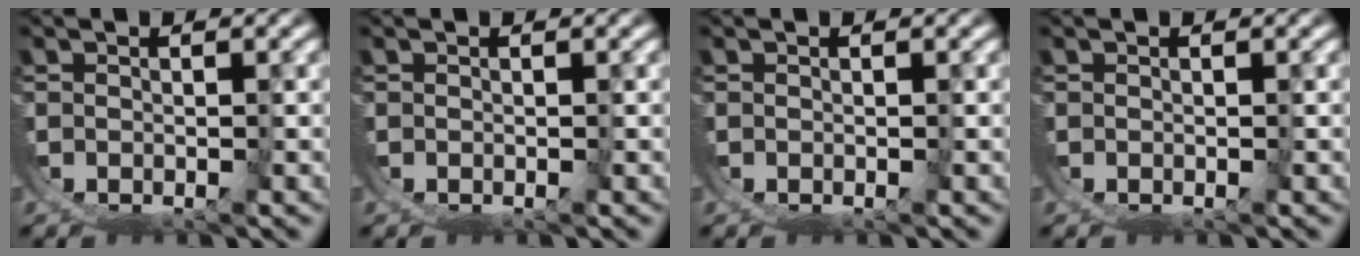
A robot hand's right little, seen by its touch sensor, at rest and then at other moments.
{"total": 0.0}
{"total": 0.0}
{"total": 0.0}